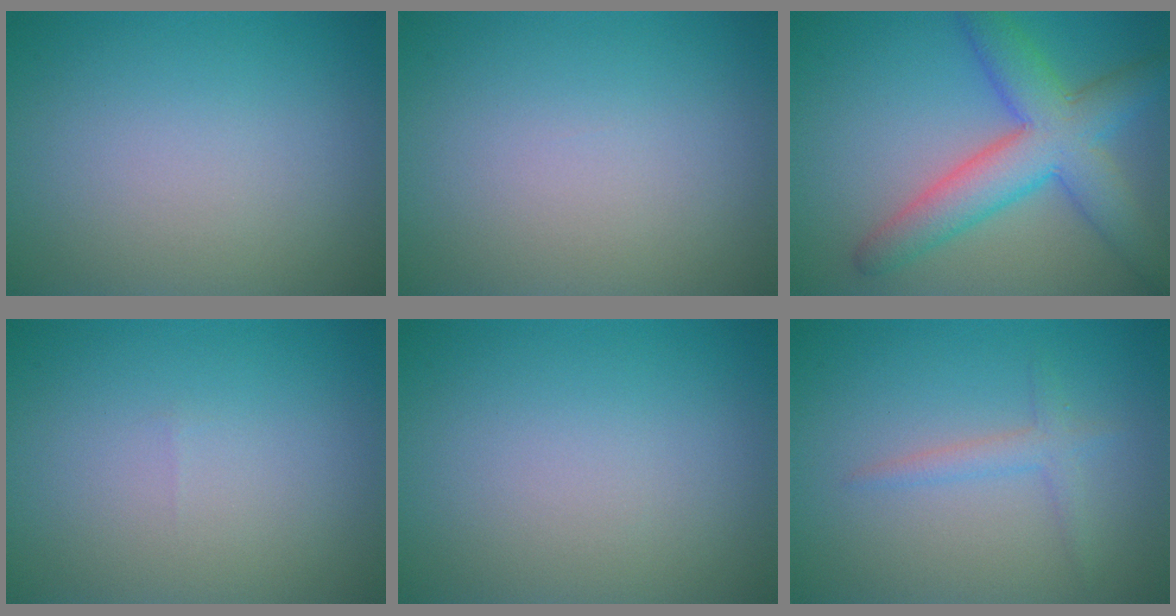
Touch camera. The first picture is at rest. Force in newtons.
{"total": 0.0}
{"total": 7.4, "press": 7.4, "slide": 0.2}
{"total": 0.0}
{"total": 0.0}
{"total": 1.6, "press": 1.6, "slide": 0.1}